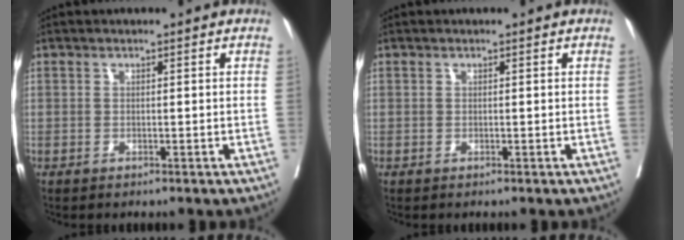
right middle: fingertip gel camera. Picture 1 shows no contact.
{"total": 0.0}